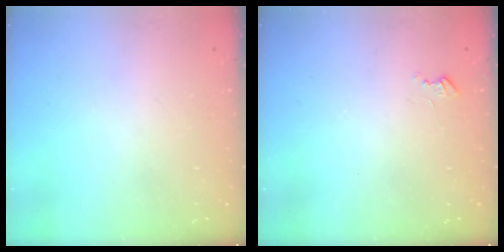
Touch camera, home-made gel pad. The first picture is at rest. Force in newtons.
{"total": 2.7, "press": 2.7, "slide": 0.3}